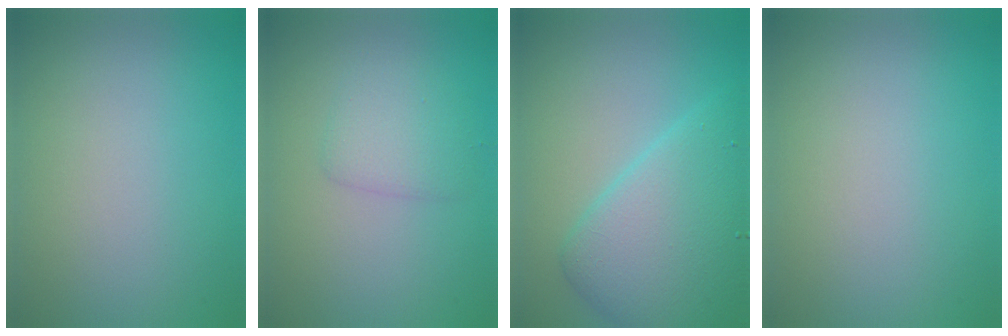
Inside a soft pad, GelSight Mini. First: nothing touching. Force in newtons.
{"total": 2.3, "press": 2.3, "slide": 0.1}
{"total": 7.4, "press": 7.4, "slide": 0.3}
{"total": 0.0}